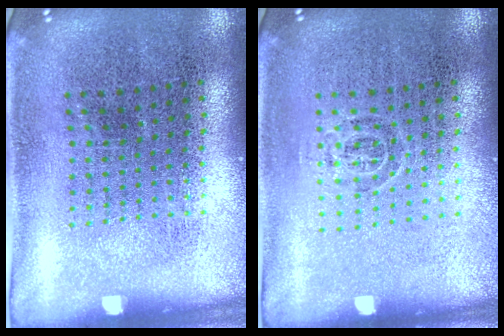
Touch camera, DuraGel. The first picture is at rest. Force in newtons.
{"total": 0.7, "press": 0.6, "slide": 0.5}